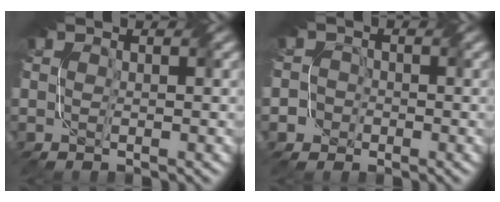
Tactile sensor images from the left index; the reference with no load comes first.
{"total": 2.6, "force": [-1.7, 2.1, -0.1], "torque": [0.027, 0.012, -0.039]}